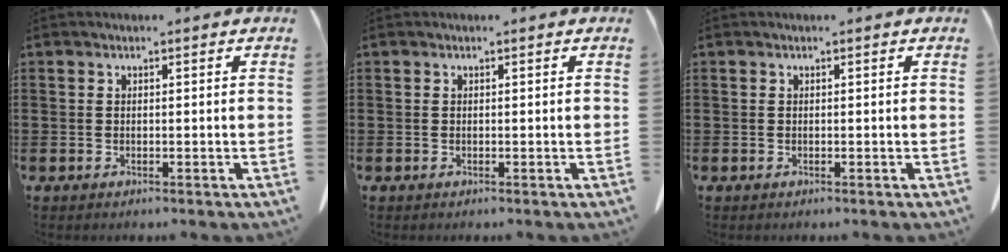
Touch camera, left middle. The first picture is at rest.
{"total": 0.0}
{"total": 0.0}